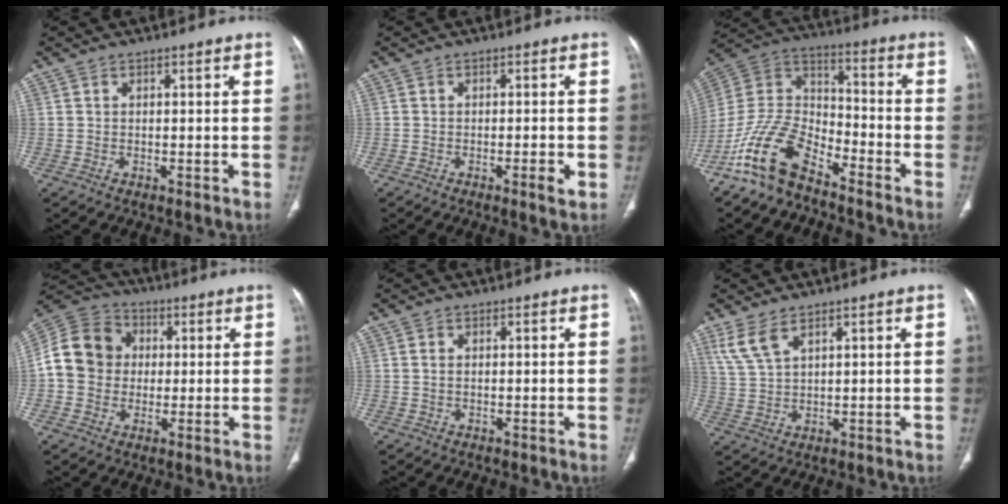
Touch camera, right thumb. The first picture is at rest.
{"total": 2.5, "force": [-1.0, 0.2, 2.2], "torque": [-0.038, -0.002, -0.017]}
{"total": 13.3, "force": [-9.9, 5.7, 6.8], "torque": [-0.128, 0.078, -0.200]}
{"total": 12.7, "force": [0.8, 11.0, 6.3], "torque": [-0.108, 0.026, 0.005]}
{"total": 0.7, "force": [0.1, 0.4, 0.6], "torque": [-0.016, 0.001, 0.003]}
{"total": 5.2, "force": [3.3, 2.0, 3.4], "torque": [-0.075, -0.010, 0.079]}